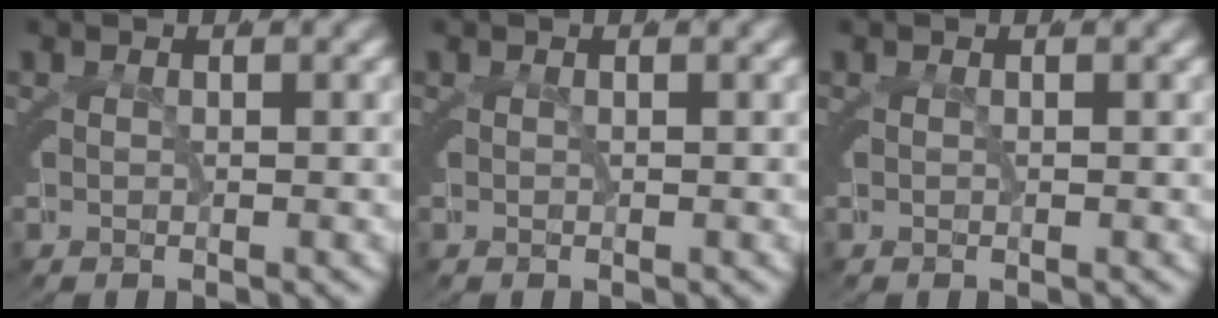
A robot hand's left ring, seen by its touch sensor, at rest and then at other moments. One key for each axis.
{"total": 0.0}
{"total": 0.0}